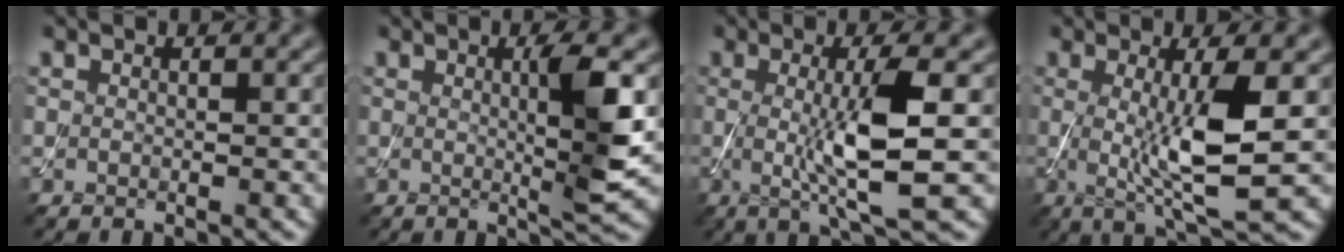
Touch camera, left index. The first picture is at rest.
{"total": 4.7, "force": [0.4, 0.5, 4.7], "torque": [-0.072, -0.007, 0.007]}
{"total": 6.5, "force": [-0.1, 1.1, 6.4], "torque": [-0.112, -0.010, -0.002]}
{"total": 6.5, "force": [0.0, 1.2, 6.4], "torque": [-0.112, -0.014, 0.003]}